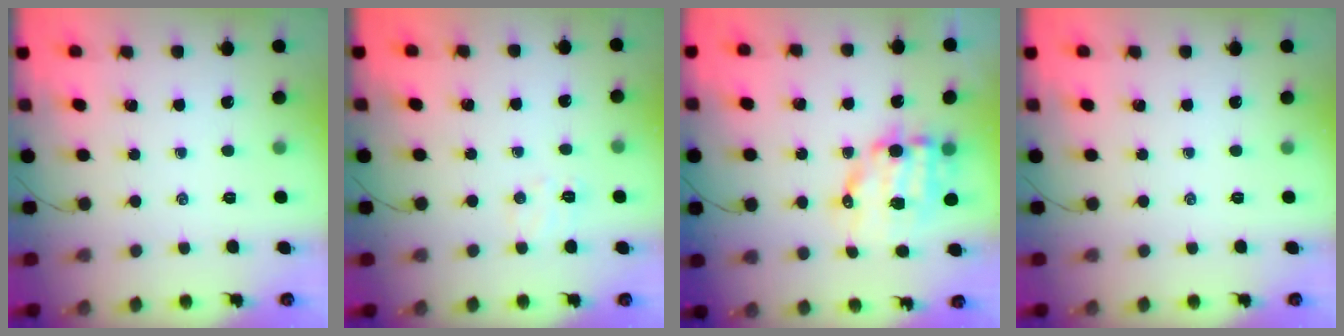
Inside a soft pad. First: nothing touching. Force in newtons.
{"total": 5.4, "press": 5.3, "slide": 1.2}
{"total": 11.0, "press": 10.7, "slide": 2.2}
{"total": 0.0}